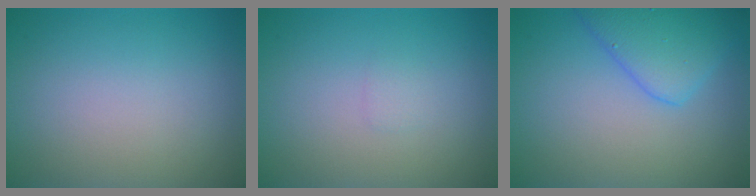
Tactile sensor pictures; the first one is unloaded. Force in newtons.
{"total": 0.6, "press": 0.6, "slide": 0.0}
{"total": 4.4, "press": 4.4, "slide": 0.0}